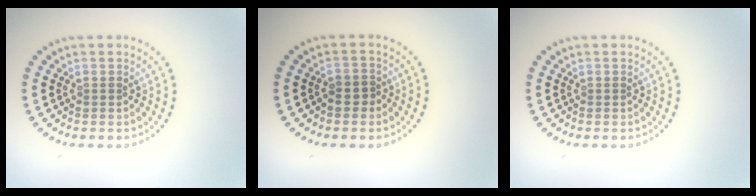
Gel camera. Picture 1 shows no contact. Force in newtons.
{"total": 1.4, "press": 1.1, "slide": 0.8}
{"total": 0.0}